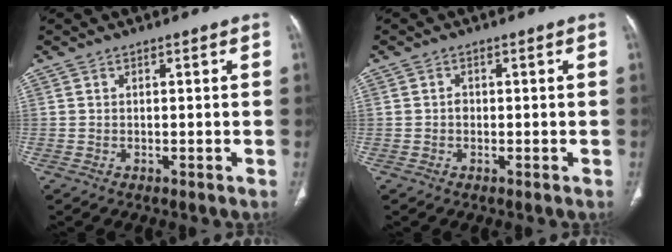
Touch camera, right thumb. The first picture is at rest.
{"total": 1.1, "force": [-0.1, 0.9, 0.6], "torque": [-0.006, 0.004, -0.004]}